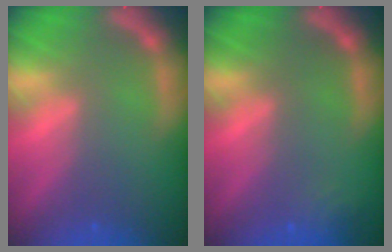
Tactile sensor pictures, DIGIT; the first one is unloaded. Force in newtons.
{"total": 1.9}